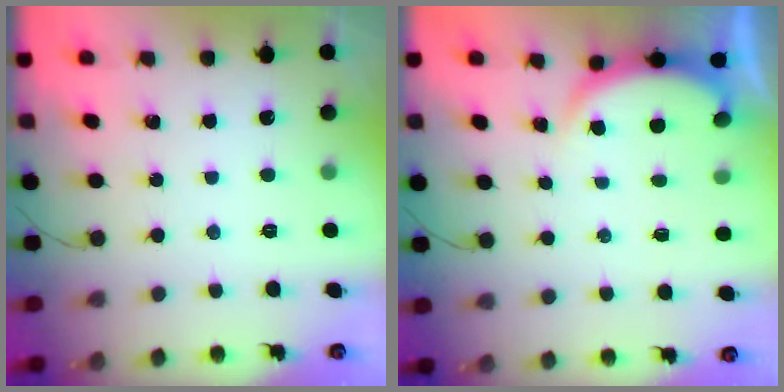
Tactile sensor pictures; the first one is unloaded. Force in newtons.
{"total": 3.8, "press": 3.7, "slide": 0.6}